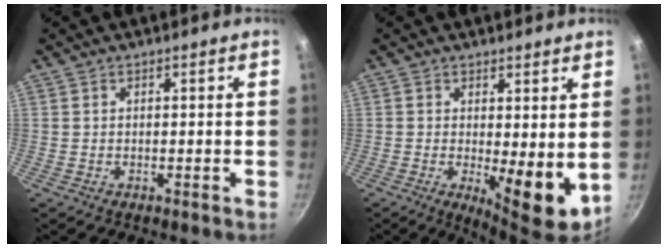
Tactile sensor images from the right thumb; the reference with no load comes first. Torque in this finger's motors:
{"motor_torque": [1.20, 1.17, 1.21, -0.12, 0.35]}